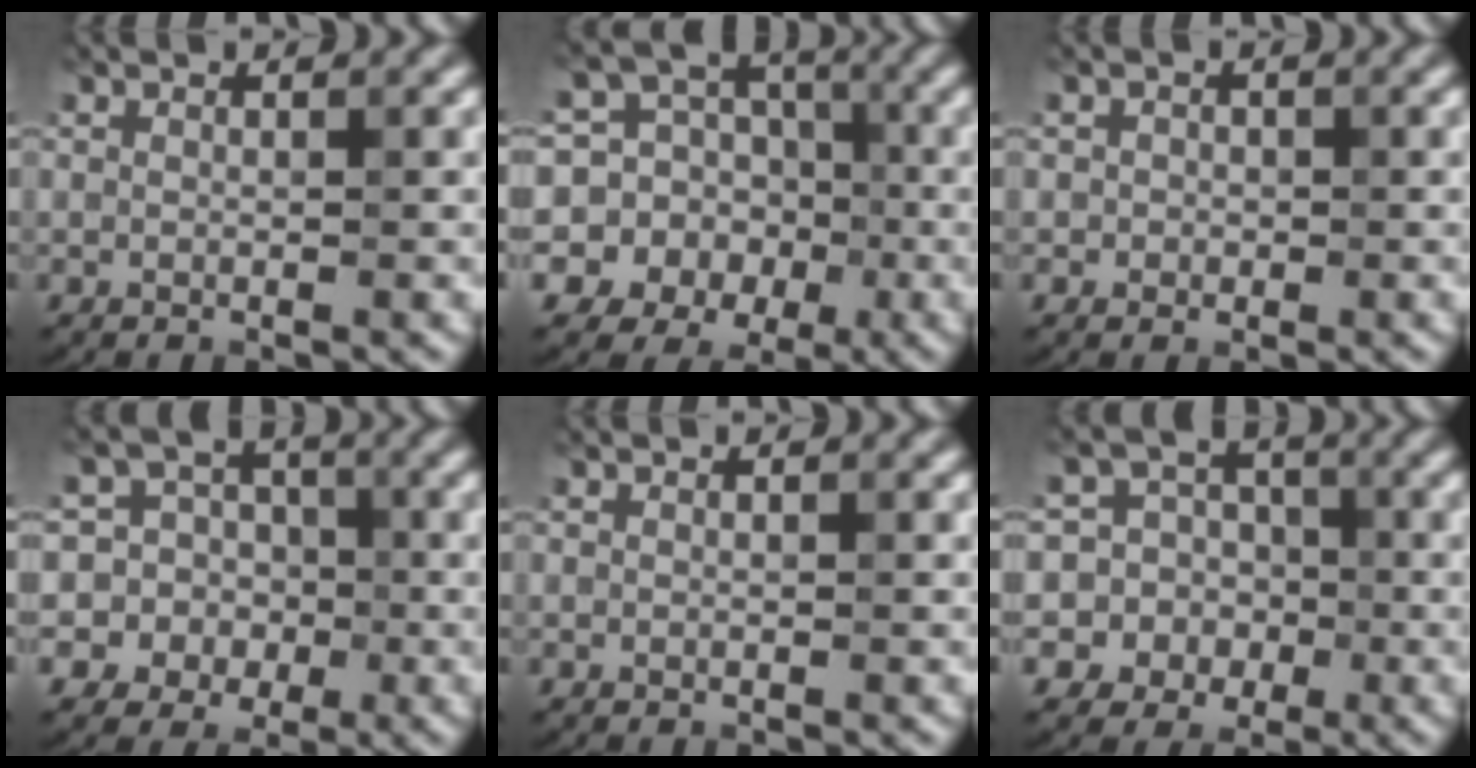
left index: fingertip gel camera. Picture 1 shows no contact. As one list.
[{"total": 12.1, "force": [-2.5, 11.3, 3.4], "torque": [-0.093, 0.007, -0.053]}, {"total": 1.0, "force": [0.0, 1.0, 0.2], "torque": [0.006, -0.004, -0.003]}, {"total": 8.4, "force": [-0.9, 8.3, 1.4], "torque": [-0.029, 0.024, -0.048]}, {"total": 0.0}, {"total": 8.7, "force": [-1.6, 8.5, 1.2], "torque": [-0.025, 0.018, -0.056]}]